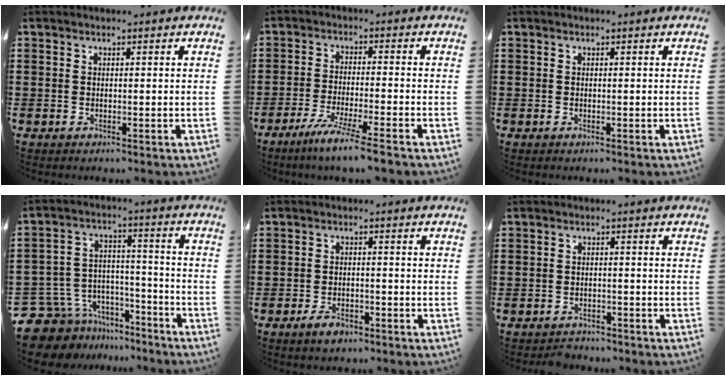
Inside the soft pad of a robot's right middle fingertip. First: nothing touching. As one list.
[{"total": 5.7, "force": [-4.7, -0.6, 3.2], "torque": [-0.064, -0.019, -0.086]}, {"total": 0.0}, {"total": 8.4, "force": [-7.5, 3.8, 0.5], "torque": [-0.041, 0.004, -0.146]}, {"total": 2.8, "force": [-1.9, 1.1, 1.7], "torque": [-0.037, -0.001, -0.037]}, {"total": 1.9, "force": [-1.8, 0.6, -0.1], "torque": [-0.005, 0.000, -0.039]}]